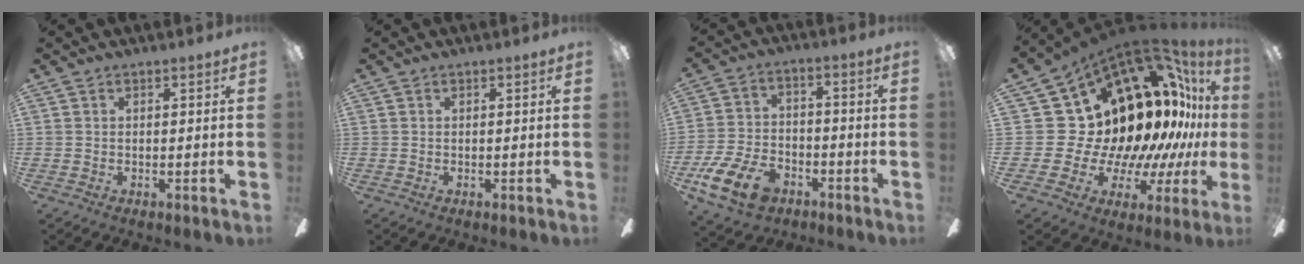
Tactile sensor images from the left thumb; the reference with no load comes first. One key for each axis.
{"total": 0.0}
{"total": 13.4, "fx": -7.8, "fy": 7.8, "fz": 7.5, "tx": -0.159, "ty": 0.048, "tz": -0.141}
{"total": 21.7, "fx": 6.9, "fy": 15.7, "fz": 13.2, "tx": -0.194, "ty": -0.108, "tz": 0.175}